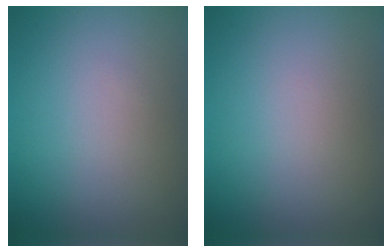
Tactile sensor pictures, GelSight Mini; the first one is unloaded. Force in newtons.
{"total": 0.0}